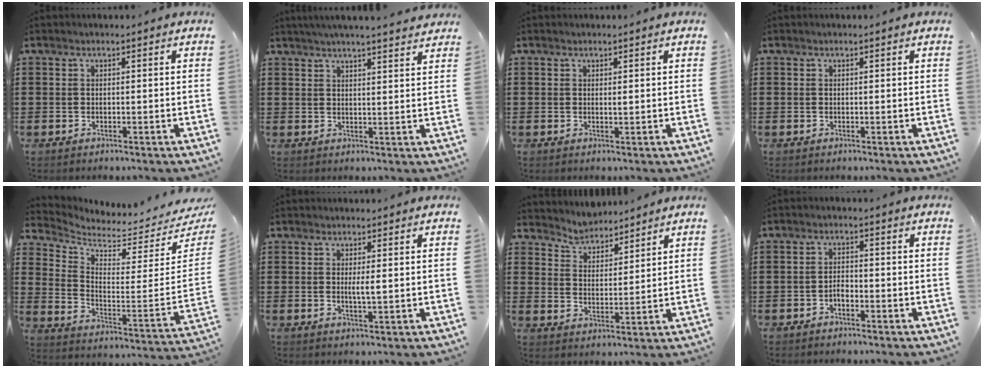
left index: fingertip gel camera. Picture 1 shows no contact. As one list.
[{"total": 3.4, "force": [3.3, -0.5, 1.0], "torque": [-0.030, -0.013, 0.057]}, {"total": 0.6, "force": [0.4, 0.2, 0.5], "torque": [-0.012, 0.000, 0.008]}, {"total": 0.0}, {"total": 3.8, "force": [3.7, 0.2, 0.6], "torque": [-0.042, -0.055, 0.059]}, {"total": 1.9, "force": [0.3, 0.2, 1.9], "torque": [-0.039, -0.004, 0.005]}, {"total": 4.0, "force": [3.9, 0.8, -0.6], "torque": [-0.010, -0.020, 0.069]}, {"total": 1.8, "force": [-1.0, 0.8, 1.3], "torque": [-0.029, 0.003, -0.020]}]